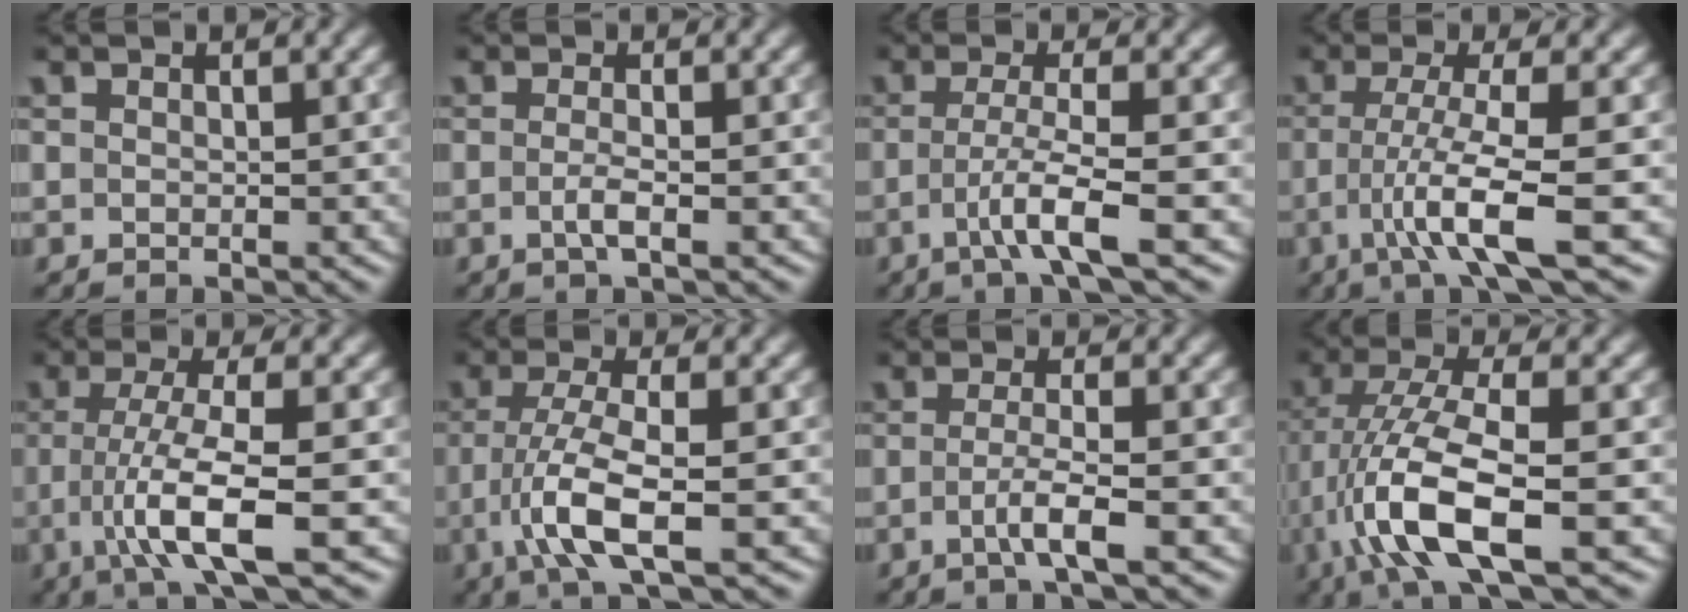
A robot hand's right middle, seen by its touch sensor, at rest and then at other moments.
{"total": 1.7, "force": [-0.5, 0.4, 1.6], "torque": [-0.031, -0.002, -0.012]}
{"total": 4.3, "force": [-1.5, 0.5, 4.0], "torque": [-0.070, -0.002, -0.039]}
{"total": 6.3, "force": [-2.0, 0.7, 5.9], "torque": [-0.105, -0.006, -0.041]}
{"total": 6.7, "force": [-1.8, 1.2, 6.4], "torque": [-0.111, -0.005, -0.037]}
{"total": 5.5, "force": [-1.8, 1.2, 5.0], "torque": [-0.104, -0.004, -0.039]}
{"total": 3.0, "force": [-0.8, 0.5, 2.8], "torque": [-0.049, -0.003, -0.022]}
{"total": 8.7, "force": [-2.5, 2.5, 7.9], "torque": [-0.159, 0.002, -0.049]}